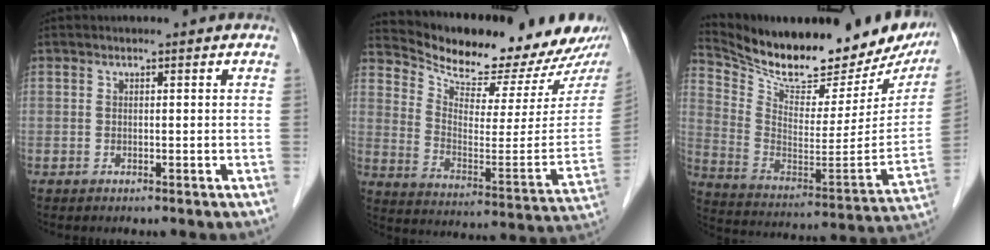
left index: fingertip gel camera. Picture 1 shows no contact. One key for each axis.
{"total": 20.1, "fx": 18.7, "fy": 3.8, "fz": 6.3, "tx": -0.102, "ty": -0.059, "tz": 0.265}
{"total": 26.1, "fx": 22.1, "fy": 7.2, "fz": 11.8, "tx": -0.202, "ty": -0.040, "tz": 0.322}